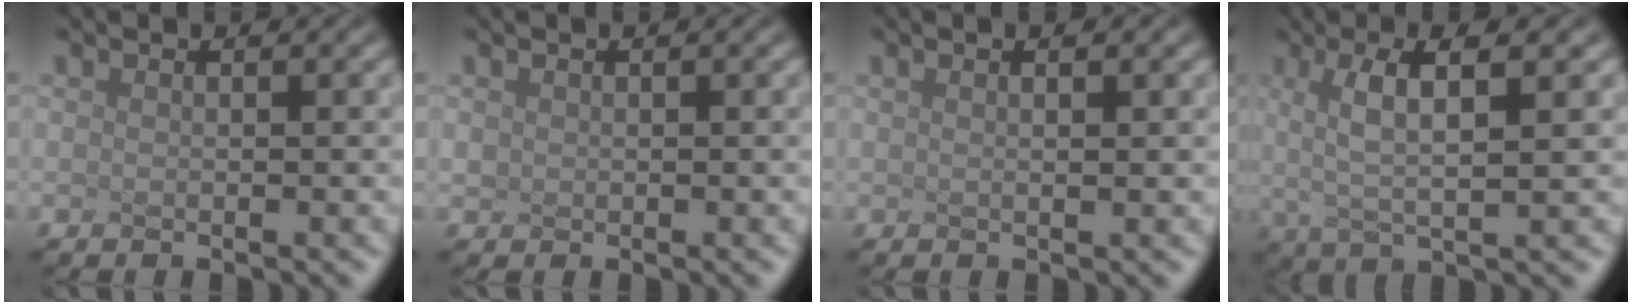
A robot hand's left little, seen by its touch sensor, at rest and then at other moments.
{"total": 1.8, "force": [-0.6, -1.1, -1.3], "torque": [-0.011, -0.006, 0.025]}
{"total": 1.5, "force": [0.6, 0.5, 1.2], "torque": [-0.013, 0.019, 0.001]}
{"total": 4.3, "force": [0.5, 0.1, 4.3], "torque": [-0.112, 0.002, 0.047]}